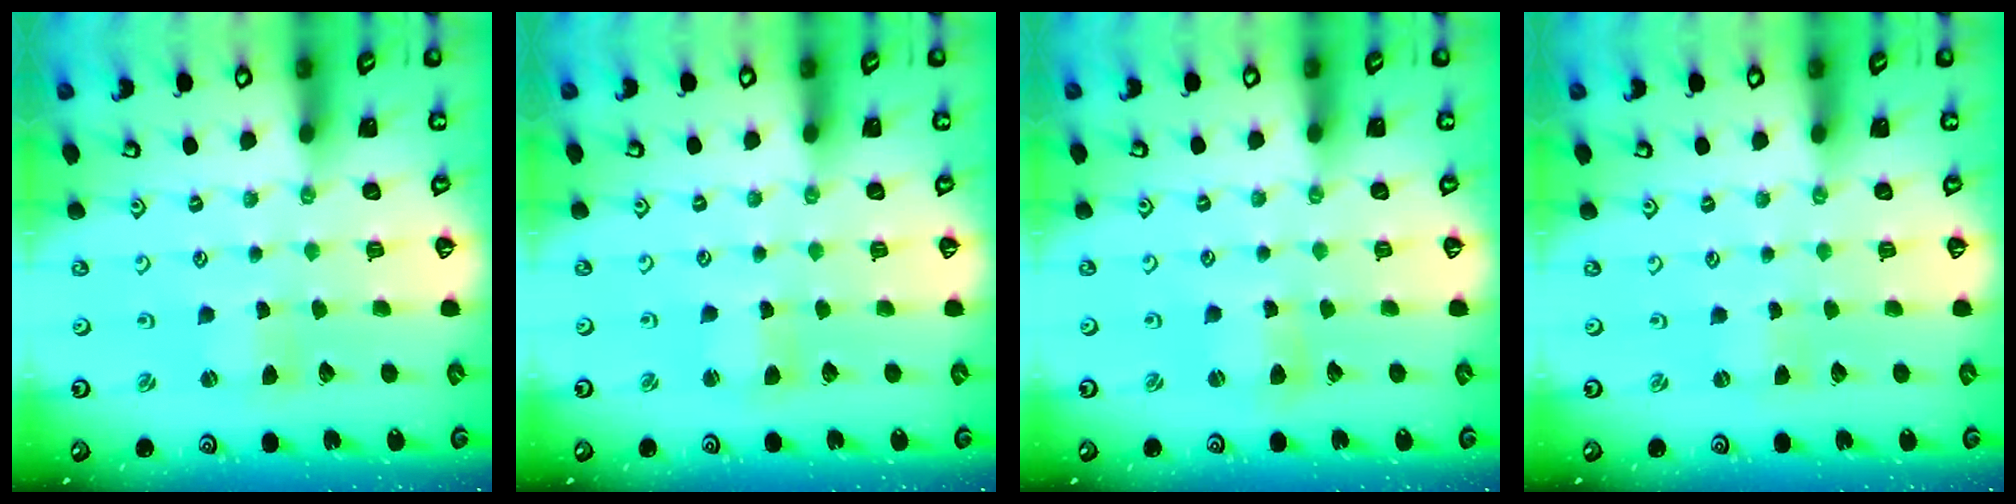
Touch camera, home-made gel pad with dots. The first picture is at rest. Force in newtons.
{"total": 2.6, "press": 2.5, "slide": 0.3}
{"total": 2.9, "press": 2.9, "slide": 0.3}
{"total": 0.0}